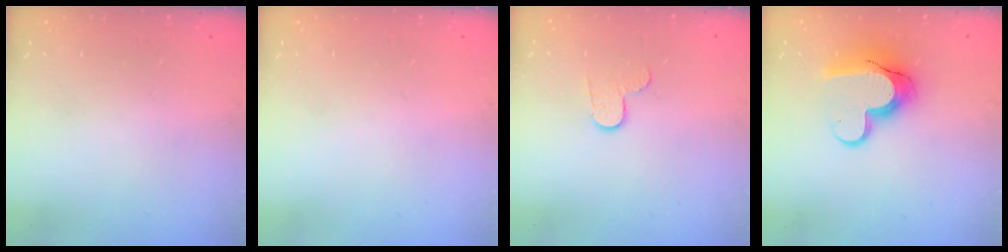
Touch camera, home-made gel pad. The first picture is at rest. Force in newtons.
{"total": 0.0}
{"total": 5.7, "press": 5.7, "slide": 0.5}
{"total": 11.8, "press": 11.8, "slide": 1.0}